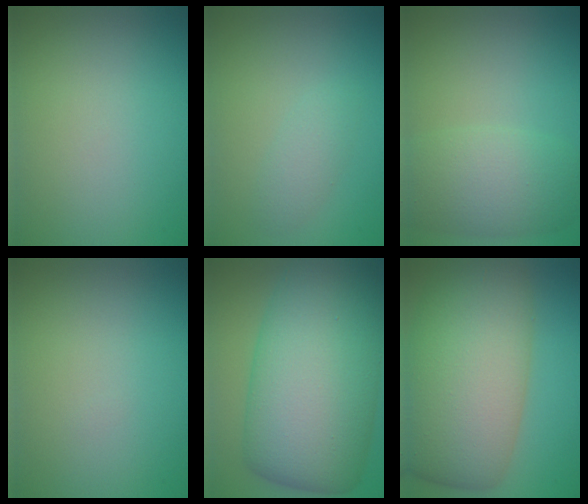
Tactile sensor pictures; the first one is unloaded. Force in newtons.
{"total": 1.6, "press": 1.6, "slide": 0.1}
{"total": 5.3, "press": 5.3, "slide": 0.1}
{"total": 0.0}
{"total": 15.1, "press": 15.1, "slide": 0.2}
{"total": 12.7, "press": 12.6, "slide": 0.7}